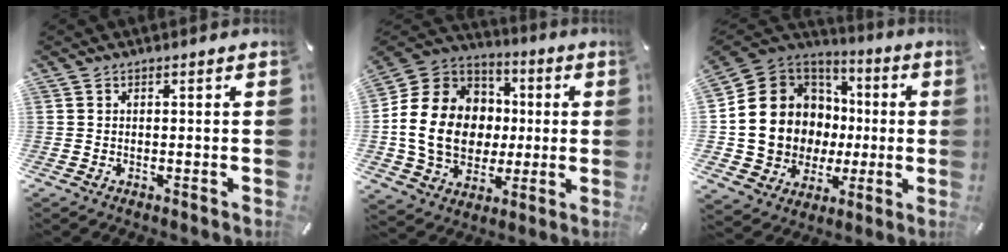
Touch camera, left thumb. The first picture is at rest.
{"total": 18.7, "force": [-1.6, 15.9, 9.7], "torque": [-0.198, 0.019, -0.023]}
{"total": 14.4, "force": [-0.4, 13.7, 4.5], "torque": [-0.104, -0.030, 0.020]}